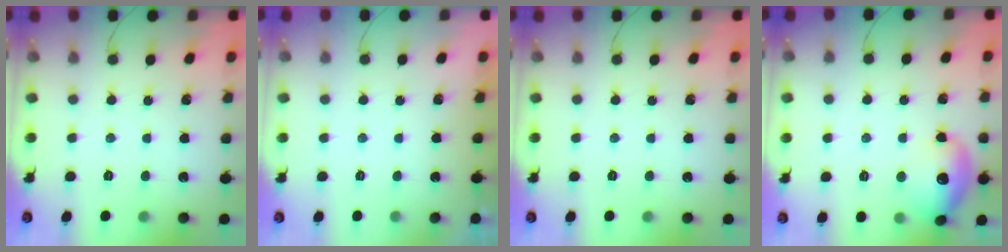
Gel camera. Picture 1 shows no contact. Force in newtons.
{"total": 1.8, "press": 0.1, "slide": 1.8}
{"total": 0.0}
{"total": 16.8, "press": 13.5, "slide": 10.0}